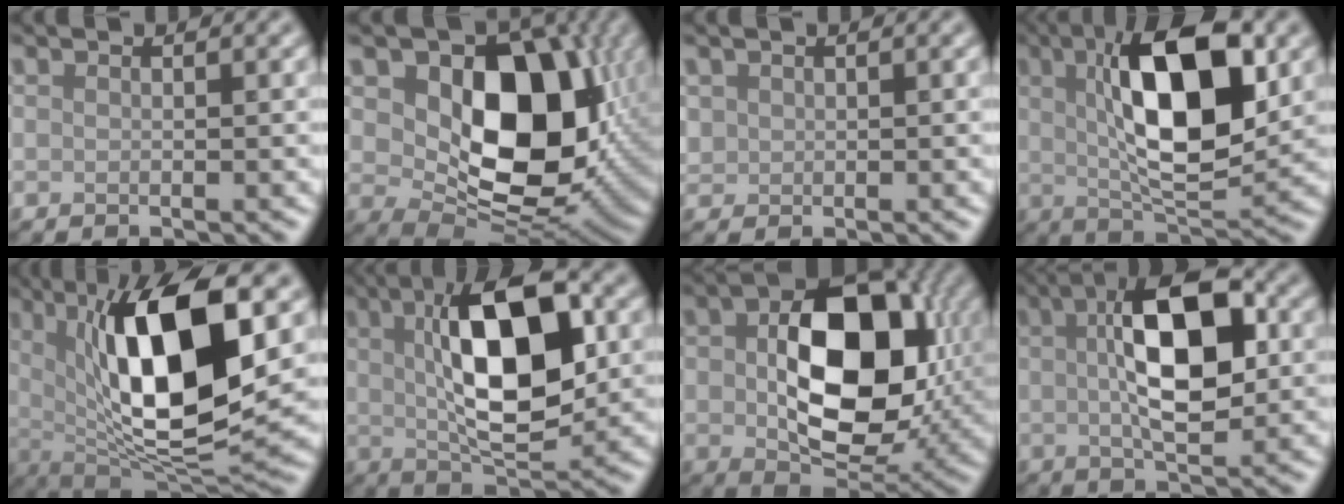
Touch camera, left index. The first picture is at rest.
{"total": 11.8, "force": [1.7, 8.0, 8.5], "torque": [-0.118, -0.022, 0.036]}
{"total": 0.8, "force": [0.4, 0.6, -0.3], "torque": [-0.005, -0.003, 0.014]}
{"total": 11.4, "force": [2.3, 4.1, 10.3], "torque": [-0.163, 0.010, 0.035]}
{"total": 12.7, "force": [2.2, 4.5, 11.7], "torque": [-0.191, -0.006, 0.038]}
{"total": 10.9, "force": [1.5, 4.4, 9.8], "torque": [-0.157, 0.011, 0.022]}
{"total": 12.5, "force": [0.4, 8.0, 9.5], "torque": [-0.157, -0.007, 0.023]}
{"total": 9.3, "force": [1.0, 3.8, 8.4], "torque": [-0.139, 0.014, 0.009]}